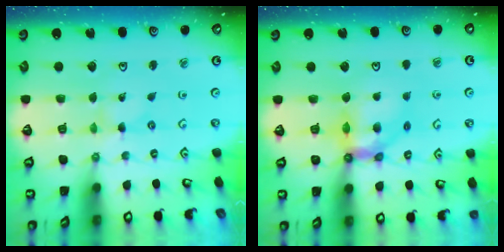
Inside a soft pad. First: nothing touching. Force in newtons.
{"total": 9.7, "press": 9.5, "slide": 1.9}